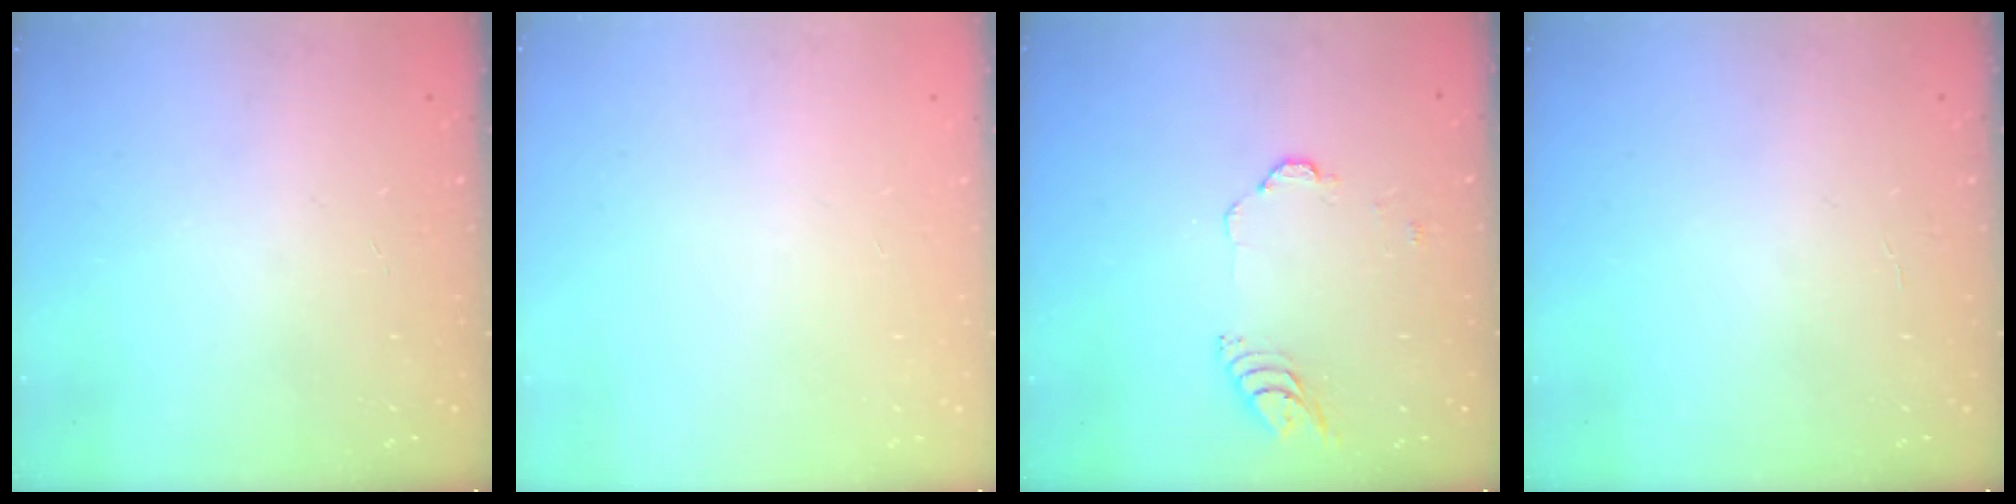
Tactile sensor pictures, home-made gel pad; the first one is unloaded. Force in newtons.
{"total": 0.0}
{"total": 4.6, "press": 4.6, "slide": 0.4}
{"total": 1.1, "press": 1.1, "slide": 0.2}